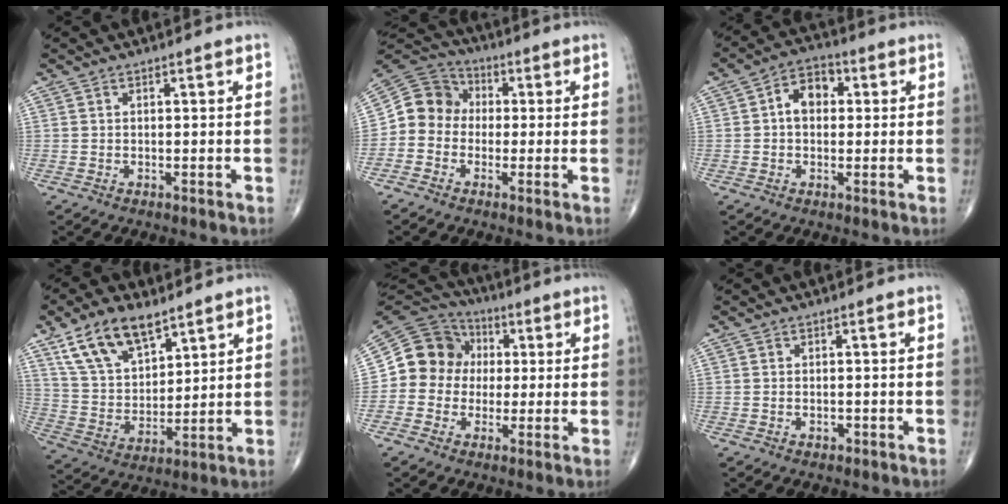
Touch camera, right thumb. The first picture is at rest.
{"total": 8.9, "force": [-0.8, 8.1, 3.7], "torque": [-0.044, 0.040, -0.031]}
{"total": 6.6, "force": [0.8, 4.8, 4.5], "torque": [-0.055, 0.018, 0.004]}
{"total": 14.3, "force": [9.0, 7.1, 8.5], "torque": [-0.133, -0.033, 0.178]}
{"total": 12.1, "force": [0.4, 11.2, 4.4], "torque": [-0.053, 0.031, -0.001]}
{"total": 1.2, "force": [-0.6, 0.8, 0.7], "torque": [-0.012, 0.005, -0.006]}